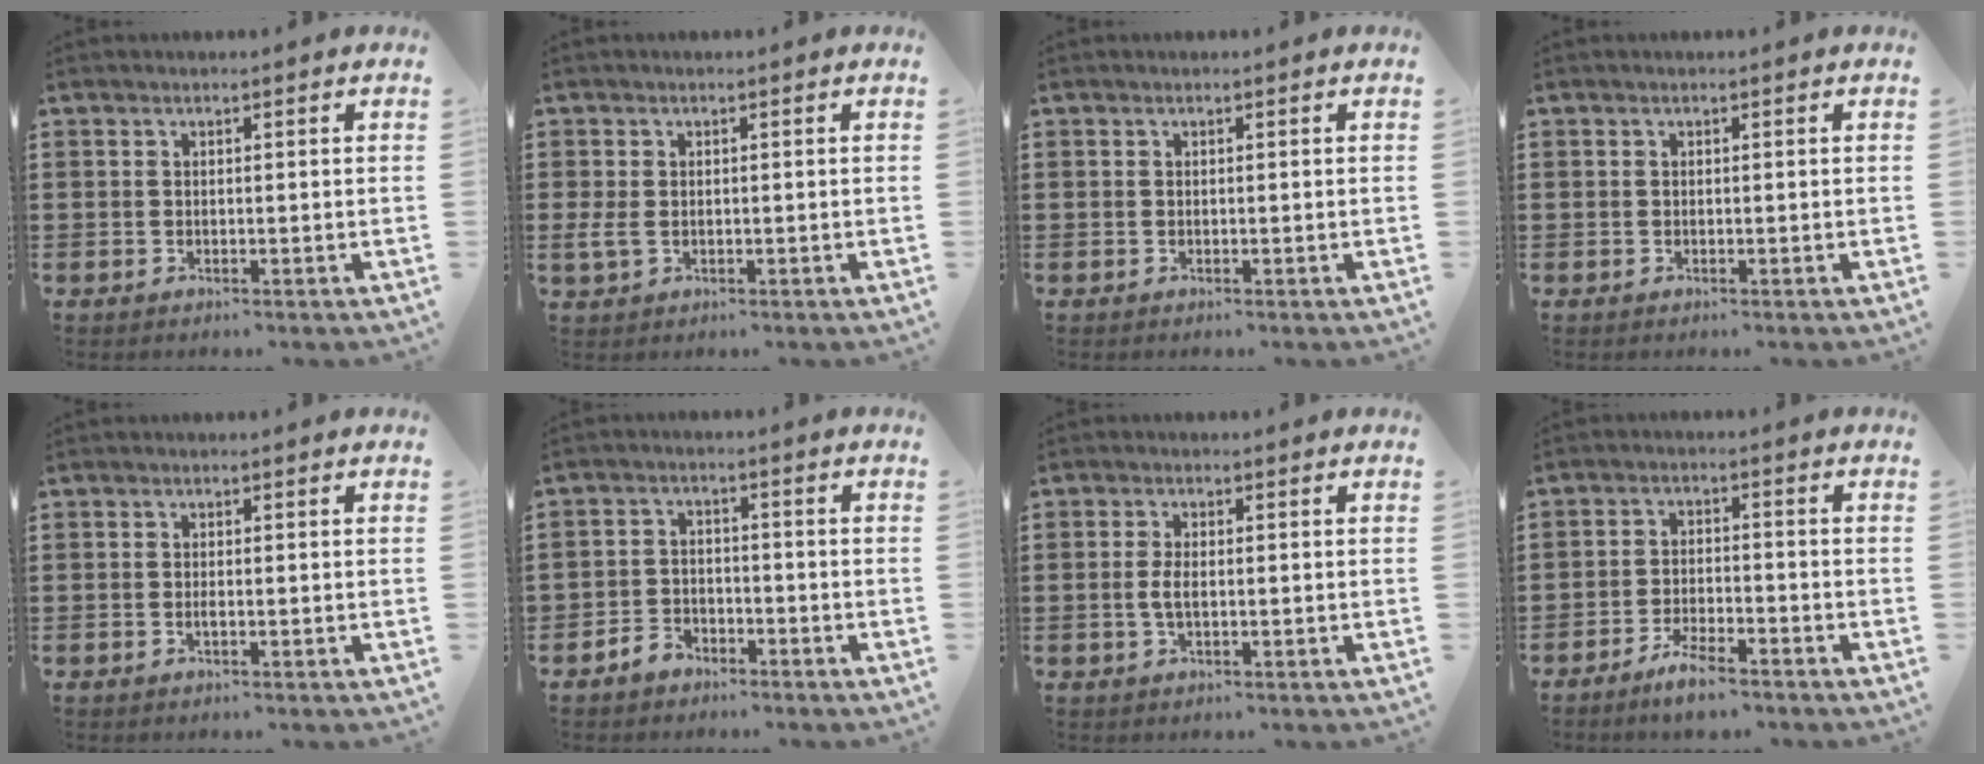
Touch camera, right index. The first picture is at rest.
{"total": 2.2, "force": [-0.1, 1.6, 1.4], "torque": [-0.046, -0.001, -0.006]}
{"total": 0.0}
{"total": 0.0}
{"total": 0.8, "force": [-0.3, 0.2, 0.8], "torque": [-0.015, -0.005, -0.004]}
{"total": 3.0, "force": [-2.5, 1.6, 0.4], "torque": [-0.014, 0.009, -0.051]}
{"total": 2.5, "force": [-0.3, 1.0, 2.3], "torque": [-0.058, -0.005, -0.010]}
{"total": 4.2, "force": [-3.6, 0.7, 2.1], "torque": [-0.049, 0.004, -0.073]}